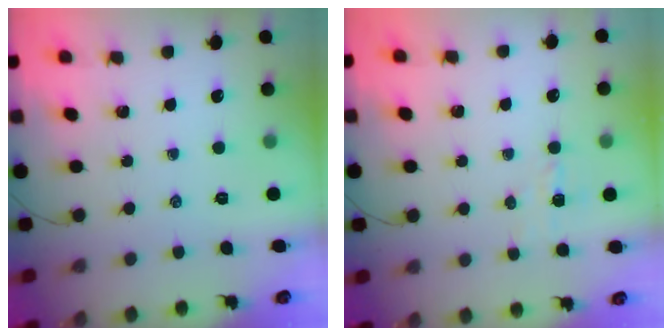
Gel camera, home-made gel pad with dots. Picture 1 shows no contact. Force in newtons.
{"total": 3.7, "press": 3.5, "slide": 1.1}